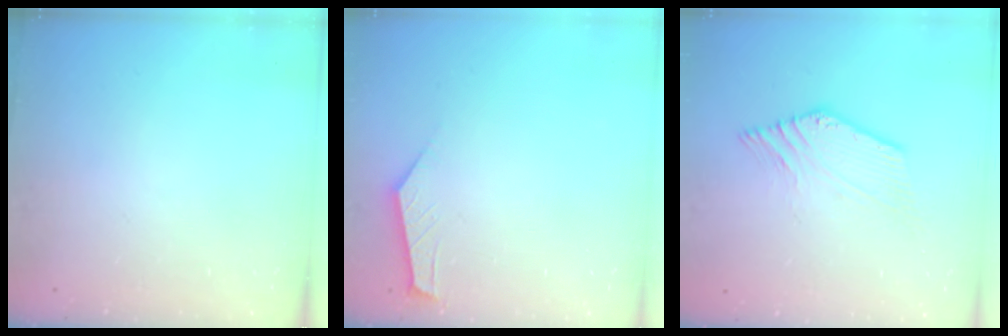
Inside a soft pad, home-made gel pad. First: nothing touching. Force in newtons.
{"total": 2.6, "press": 2.6, "slide": 0.4}
{"total": 4.2, "press": 4.1, "slide": 0.8}